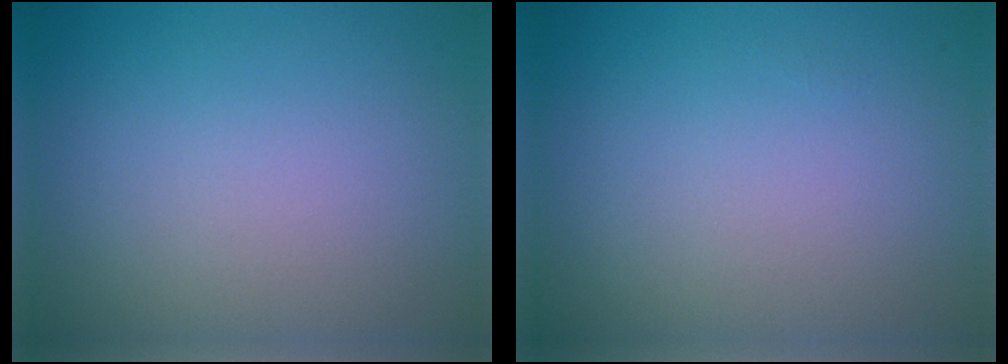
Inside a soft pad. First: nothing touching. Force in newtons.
{"total": 0.0}